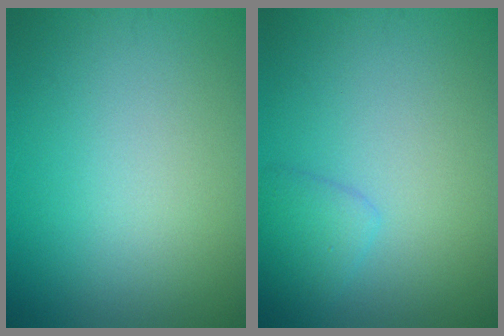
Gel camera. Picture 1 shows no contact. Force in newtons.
{"total": 1.7, "press": 1.7, "slide": 0.2}